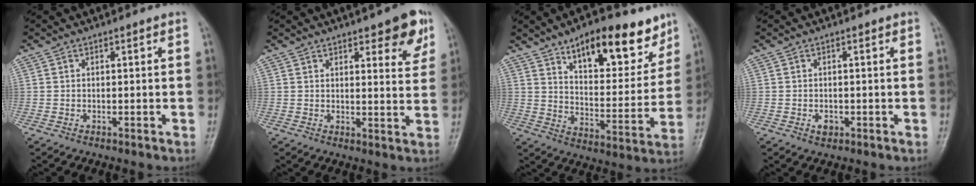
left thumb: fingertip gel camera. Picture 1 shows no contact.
{"total": 8.5, "force": [4.7, 2.8, 6.4], "torque": [-0.057, -0.023, 0.058]}
{"total": 18.3, "force": [11.7, 7.7, 11.9], "torque": [-0.120, -0.063, 0.183]}
{"total": 1.6, "force": [-0.5, 1.2, 0.9], "torque": [-0.010, 0.001, -0.006]}